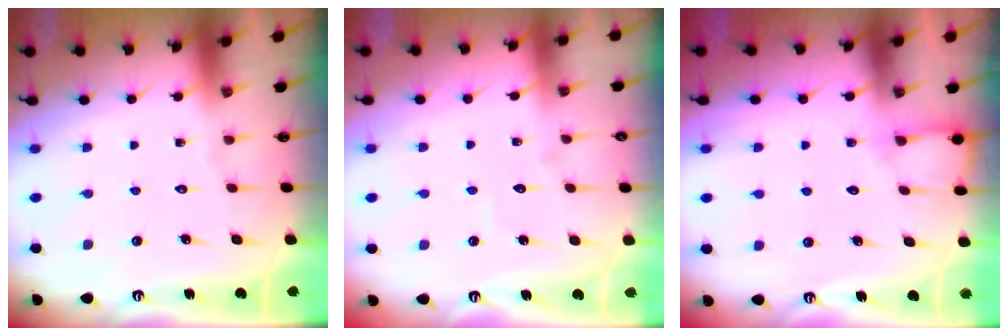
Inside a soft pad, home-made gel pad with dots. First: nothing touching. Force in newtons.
{"total": 2.9, "press": 2.9, "slide": 0.3}
{"total": 6.3, "press": 6.3, "slide": 0.6}